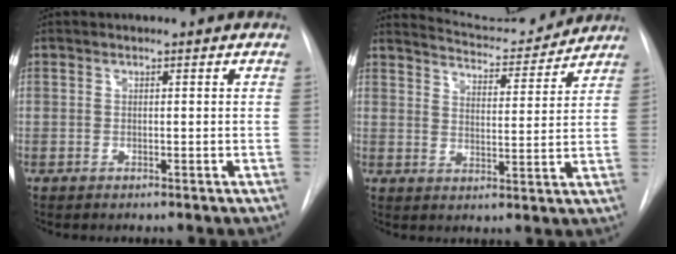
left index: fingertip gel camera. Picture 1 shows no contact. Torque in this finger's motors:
{"motor_torque": [0.17, -1.96, 0.02, -0.04]}